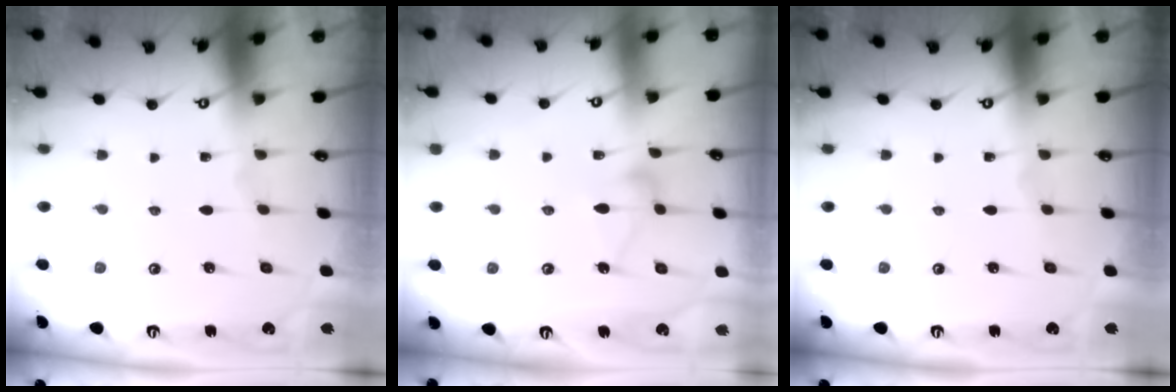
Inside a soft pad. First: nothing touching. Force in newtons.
{"total": 7.5, "press": 7.5, "slide": 0.3}
{"total": 0.0}